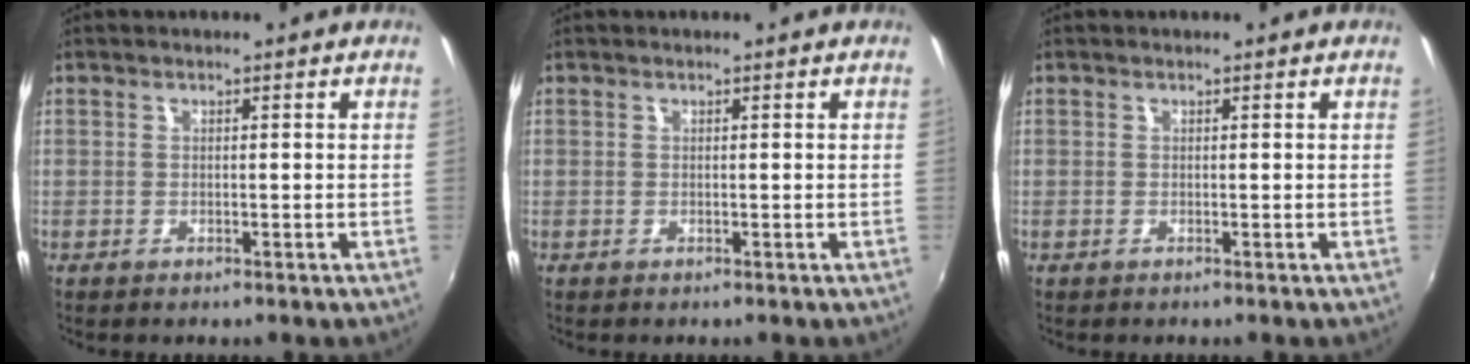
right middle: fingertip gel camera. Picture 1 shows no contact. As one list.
[{"total": 0.0}, {"total": 0.0}]